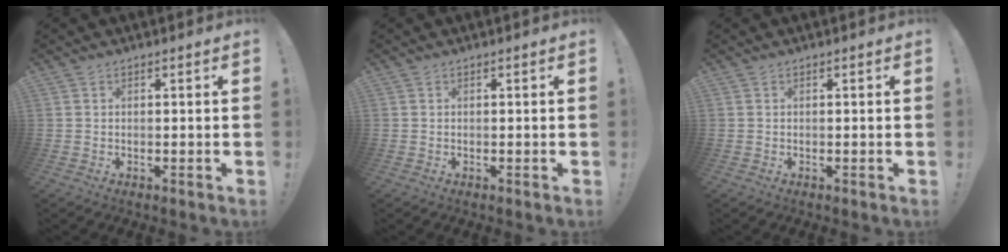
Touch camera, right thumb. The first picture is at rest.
{"total": 0.0}
{"total": 0.0}